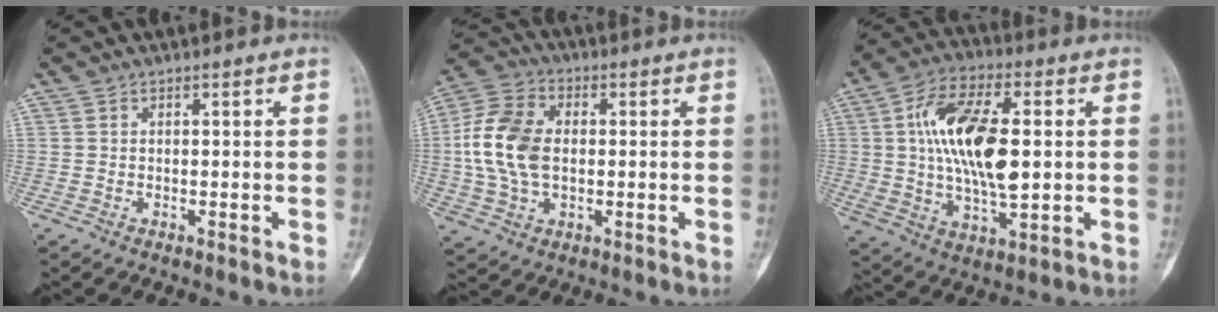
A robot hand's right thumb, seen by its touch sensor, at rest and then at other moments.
{"total": 13.4, "force": [0.2, 8.9, 10.0], "torque": [-0.200, 0.020, 0.002]}
{"total": 18.4, "force": [2.0, 8.4, 16.3], "torque": [-0.300, 0.002, 0.036]}